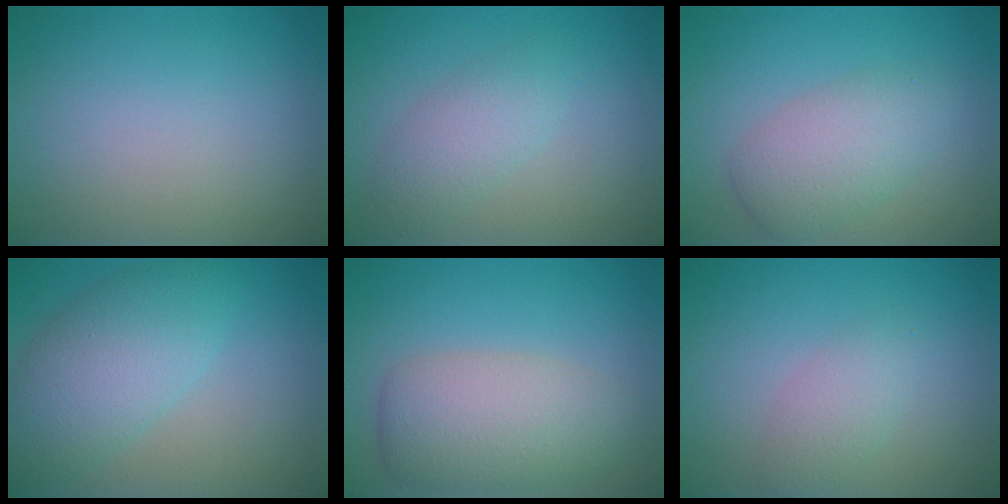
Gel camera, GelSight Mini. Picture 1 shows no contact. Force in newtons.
{"total": 2.8, "press": 2.8, "slide": 0.2}
{"total": 4.2, "press": 4.2, "slide": 0.1}
{"total": 6.1, "press": 6.1, "slide": 0.2}
{"total": 5.6, "press": 5.6, "slide": 0.3}
{"total": 2.1, "press": 2.1, "slide": 0.1}